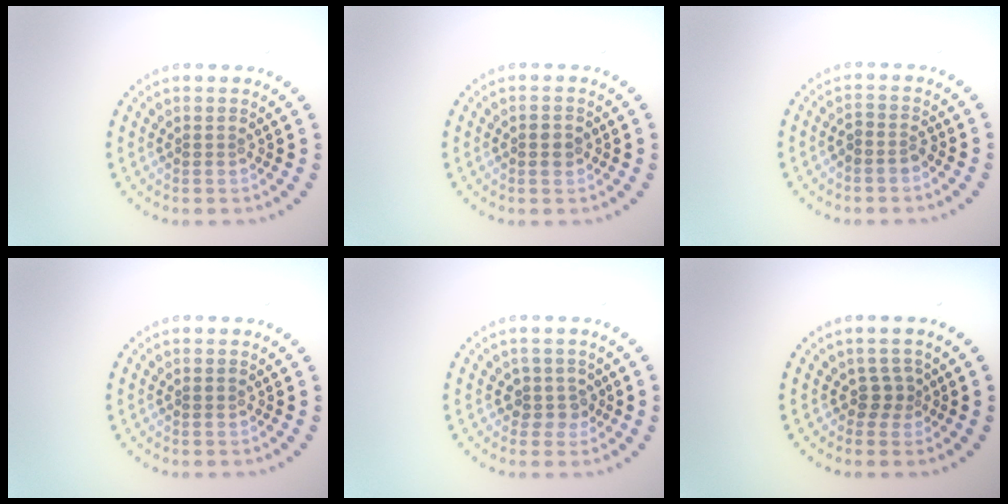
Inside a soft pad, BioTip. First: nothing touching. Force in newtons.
{"total": 1.1, "press": 1.1, "slide": 0.1}
{"total": 1.4, "press": 1.2, "slide": 0.8}
{"total": 0.5, "press": 0.5, "slide": 0.1}
{"total": 1.9, "press": 1.5, "slide": 1.1}
{"total": 1.7, "press": 1.1, "slide": 1.3}